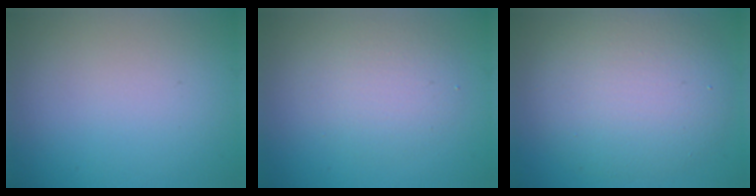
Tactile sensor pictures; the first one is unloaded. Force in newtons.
{"total": 3.1, "press": 3.1, "slide": 0.1}
{"total": 7.8, "press": 7.8, "slide": 0.2}